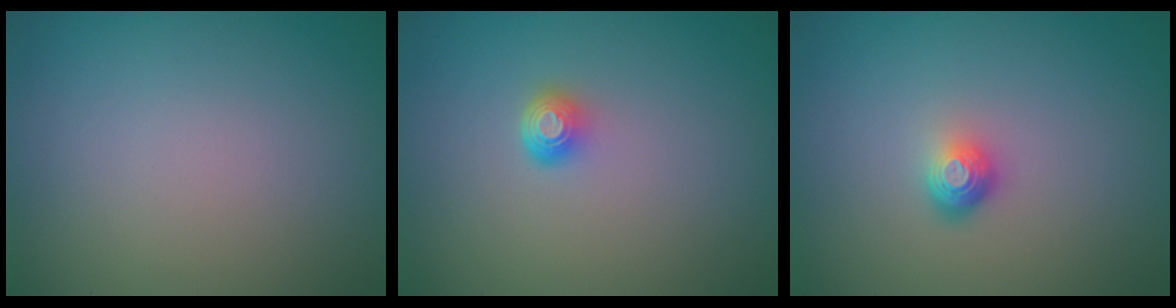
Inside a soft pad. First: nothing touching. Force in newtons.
{"total": 1.6, "press": 1.2, "slide": 1.0}
{"total": 1.8, "press": 1.2, "slide": 1.3}